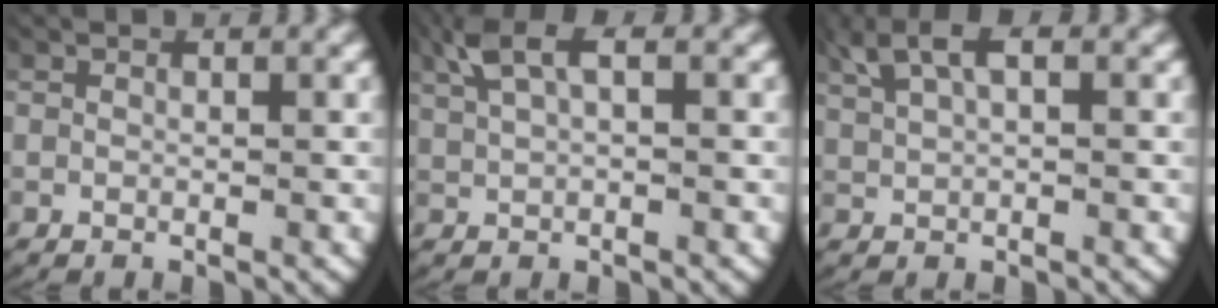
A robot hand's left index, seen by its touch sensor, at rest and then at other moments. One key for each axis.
{"total": 4.0, "fx": 2.2, "fy": 1.4, "fz": 3.1, "tx": -0.065, "ty": 0.013, "tz": 0.040}
{"total": 3.9, "fx": 2.2, "fy": 1.5, "fz": 2.8, "tx": -0.063, "ty": 0.009, "tz": 0.043}